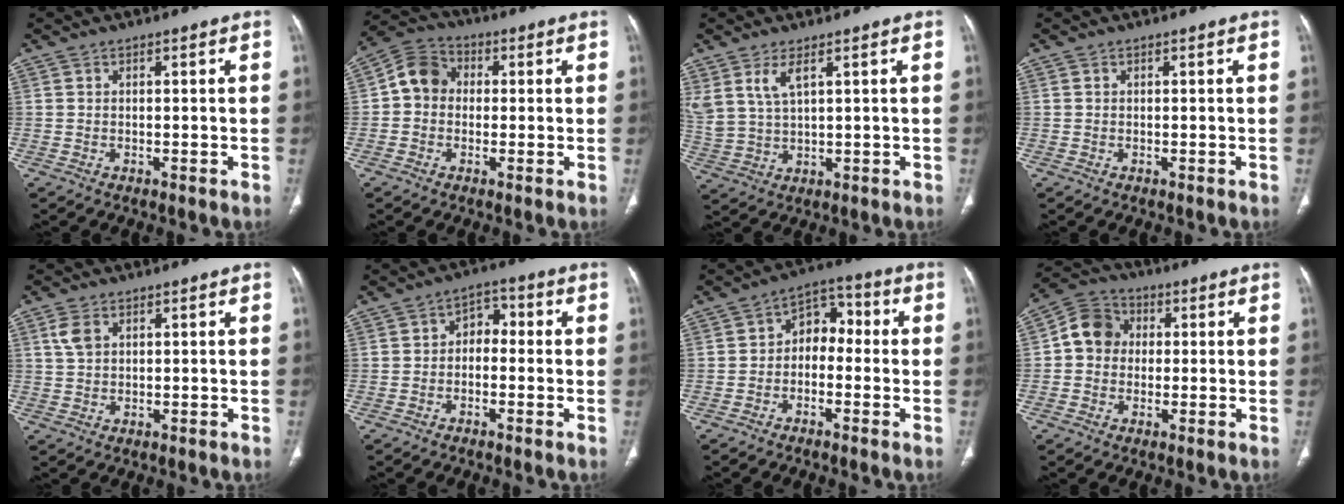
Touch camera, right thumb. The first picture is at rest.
{"total": 7.1, "force": [0.1, 6.1, 3.7], "torque": [-0.049, 0.023, -0.013]}
{"total": 6.2, "force": [3.2, 2.5, 4.6], "torque": [-0.105, -0.013, 0.078]}
{"total": 0.0}
{"total": 3.3, "force": [1.4, 2.1, 2.1], "torque": [-0.046, 0.003, 0.035]}
{"total": 4.5, "force": [-0.7, 3.3, 3.0], "torque": [-0.025, 0.027, -0.024]}
{"total": 7.1, "force": [-0.9, 5.2, 4.7], "torque": [-0.042, 0.039, -0.032]}
{"total": 7.9, "force": [0.5, 6.9, 3.7], "torque": [-0.049, 0.021, -0.006]}